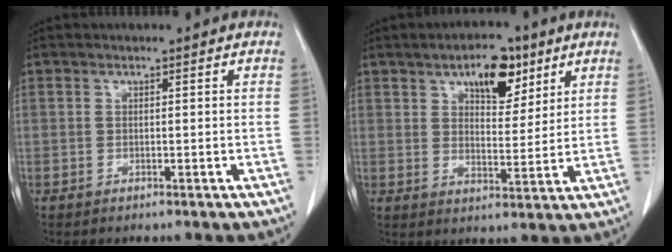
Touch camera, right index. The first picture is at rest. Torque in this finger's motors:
{"motor_torque": [0.22, 0.24, 0.11, 0.05]}